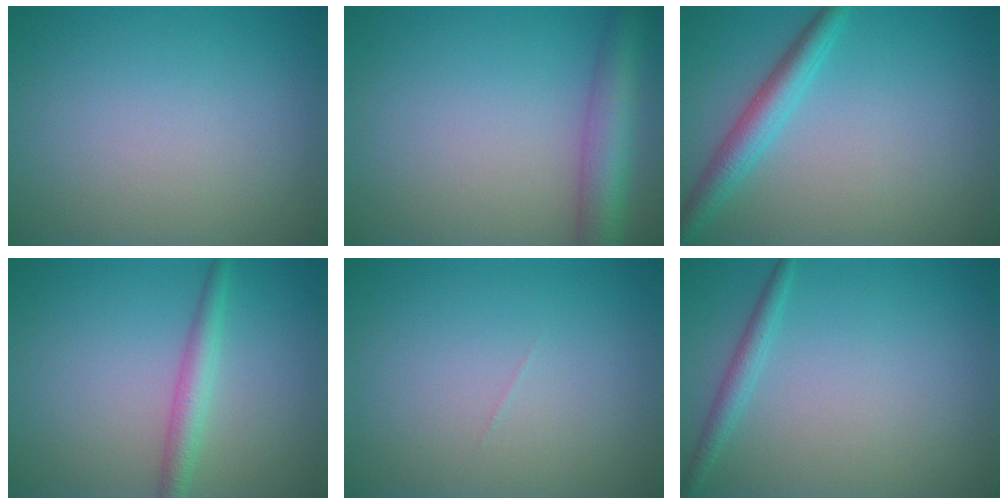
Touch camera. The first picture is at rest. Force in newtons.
{"total": 5.0, "press": 5.0, "slide": 0.2}
{"total": 3.2, "press": 3.2, "slide": 0.1}
{"total": 2.4, "press": 2.4, "slide": 0.0}
{"total": 0.0}
{"total": 1.6, "press": 1.6, "slide": 0.1}